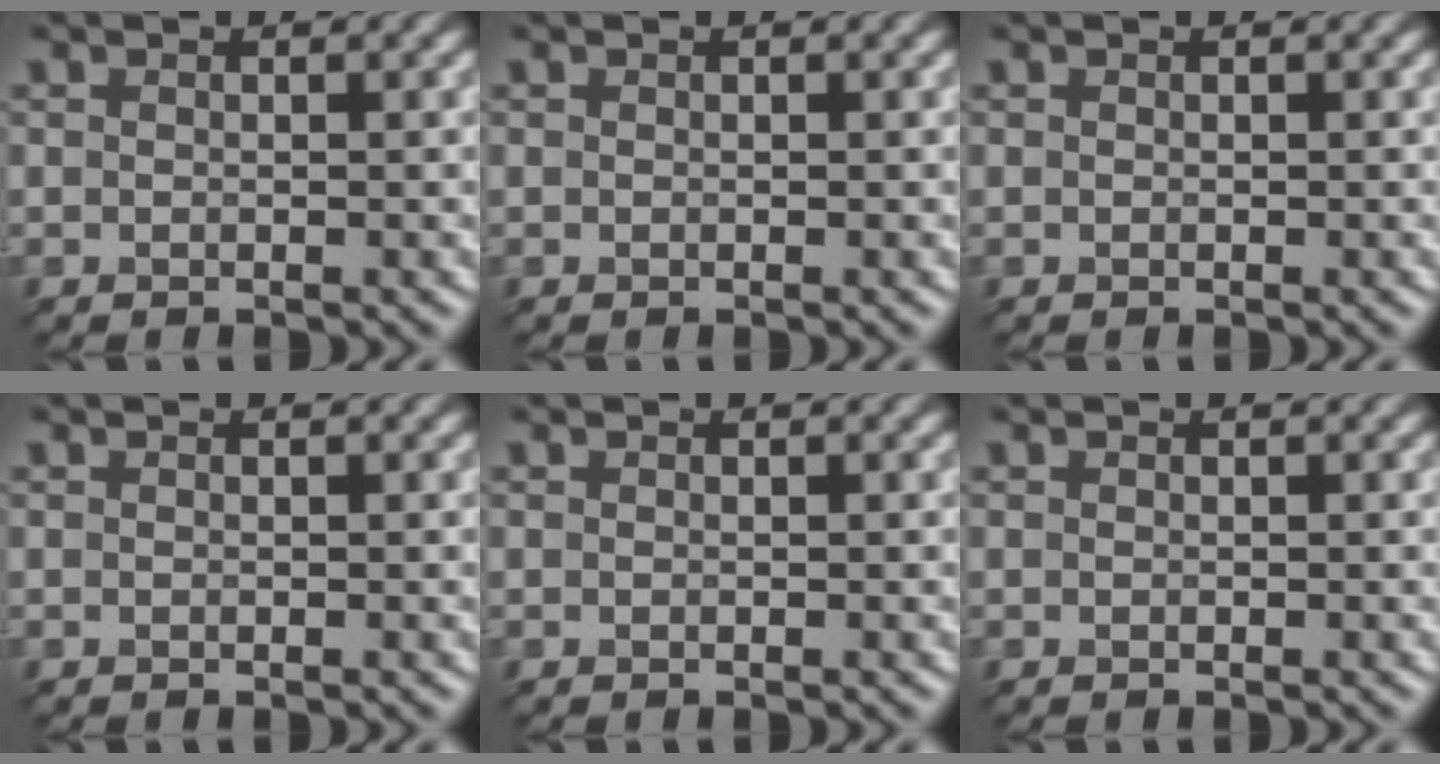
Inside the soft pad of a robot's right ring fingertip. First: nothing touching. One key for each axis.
{"total": 0.0}
{"total": 0.0}
{"total": 0.0}
{"total": 0.0}
{"total": 0.0}